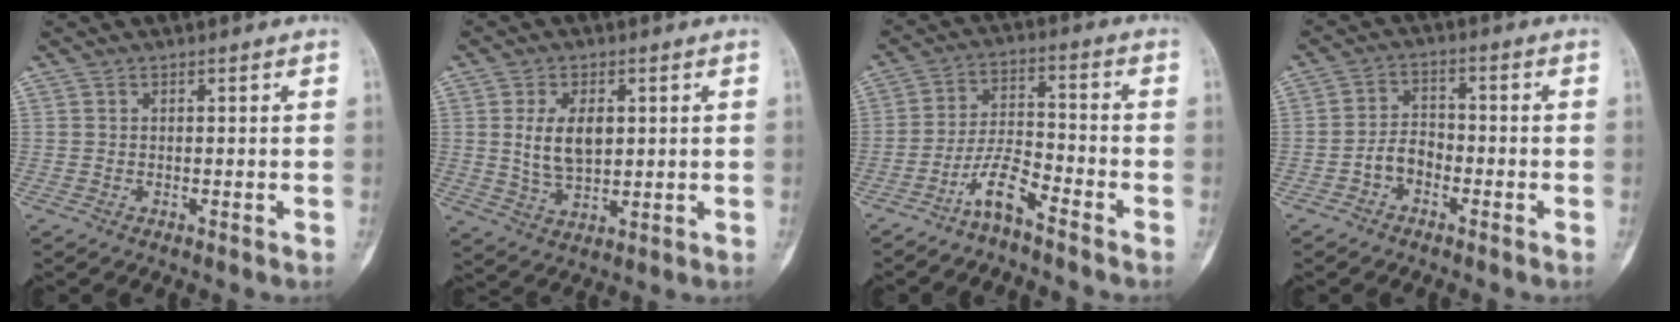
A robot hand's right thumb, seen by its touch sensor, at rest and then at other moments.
{"total": 8.2, "force": [1.5, 4.8, 6.5], "torque": [-0.107, -0.010, 0.035]}
{"total": 6.7, "force": [-5.0, 1.4, 4.2], "torque": [-0.082, 0.048, -0.100]}
{"total": 4.5, "force": [-2.2, 3.1, 2.5], "torque": [-0.029, 0.028, -0.048]}